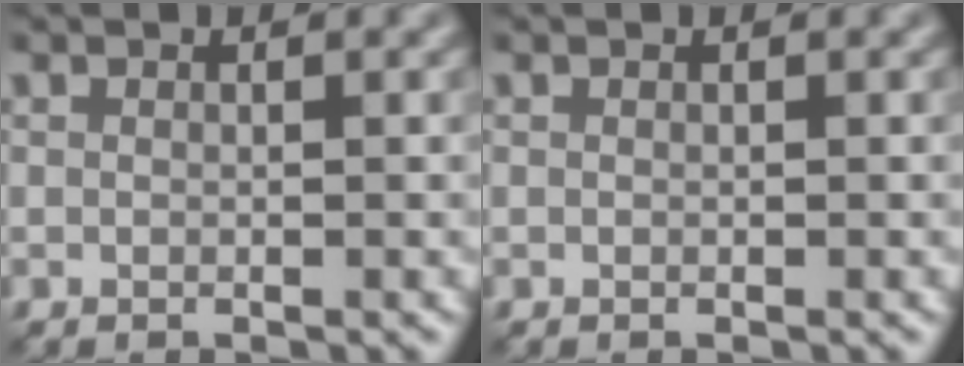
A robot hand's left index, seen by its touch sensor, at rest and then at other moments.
{"total": 0.0}